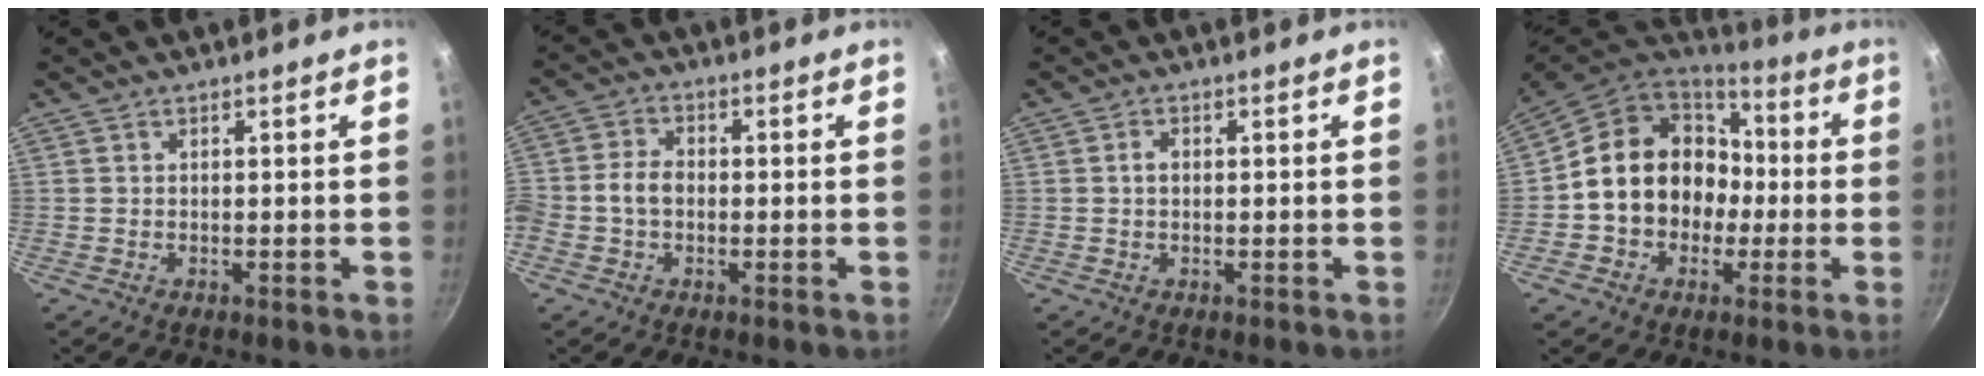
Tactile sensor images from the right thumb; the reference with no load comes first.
{"total": 5.3, "force": [-0.8, 4.0, 3.4], "torque": [-0.061, 0.020, -0.028]}
{"total": 1.8, "force": [0.1, 1.3, 1.3], "torque": [-0.020, 0.006, -0.001]}
{"total": 17.8, "force": [-0.7, 15.1, 9.5], "torque": [-0.132, 0.049, -0.011]}